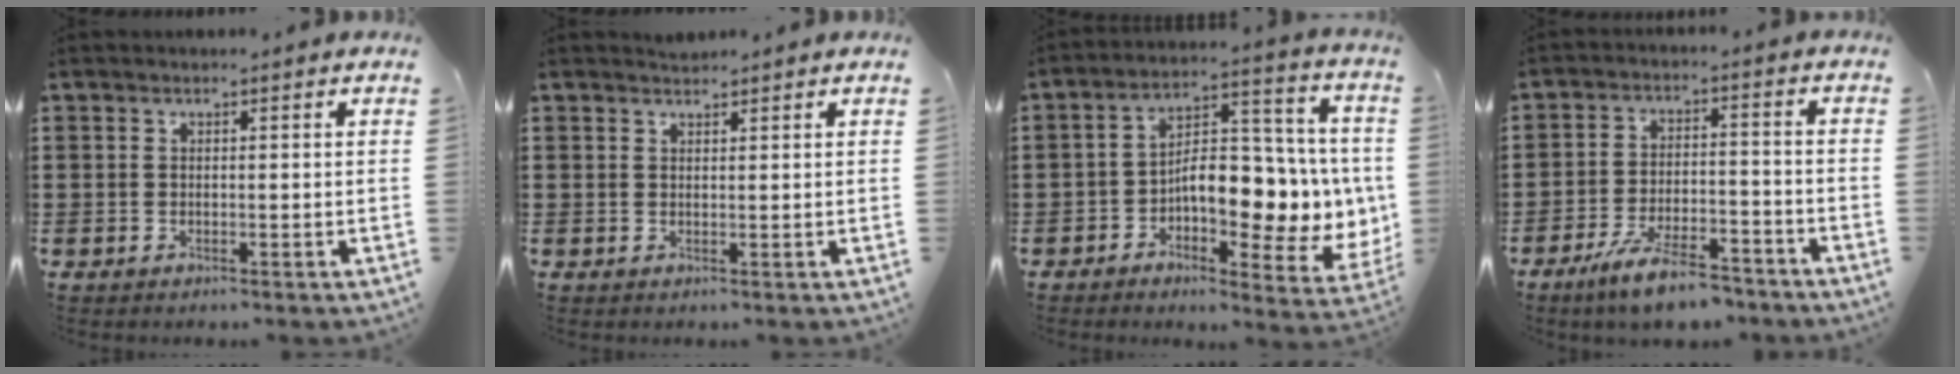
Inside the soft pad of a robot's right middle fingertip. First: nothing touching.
{"total": 1.2, "force": [1.2, 0.2, 0.0], "torque": [-0.001, 0.002, 0.023]}
{"total": 10.2, "force": [-1.1, 4.8, 8.9], "torque": [-0.134, -0.011, -0.020]}
{"total": 7.9, "force": [-6.5, 1.4, 4.2], "torque": [-0.088, 0.002, -0.124]}